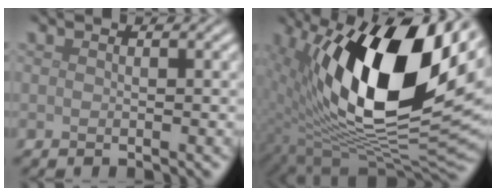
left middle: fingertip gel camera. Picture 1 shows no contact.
{"total": 17.8, "force": [5.2, 8.4, 14.8], "torque": [-0.241, -0.003, 0.085]}